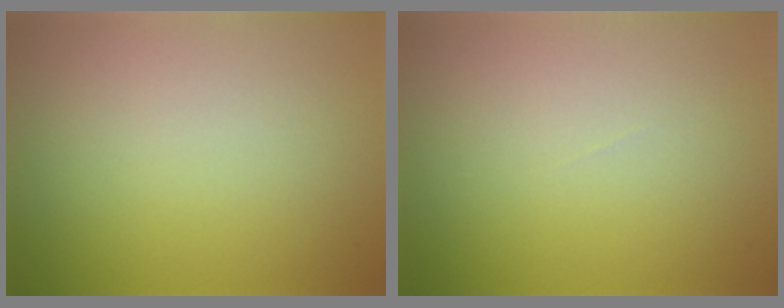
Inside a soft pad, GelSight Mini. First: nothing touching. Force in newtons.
{"total": 0.0}